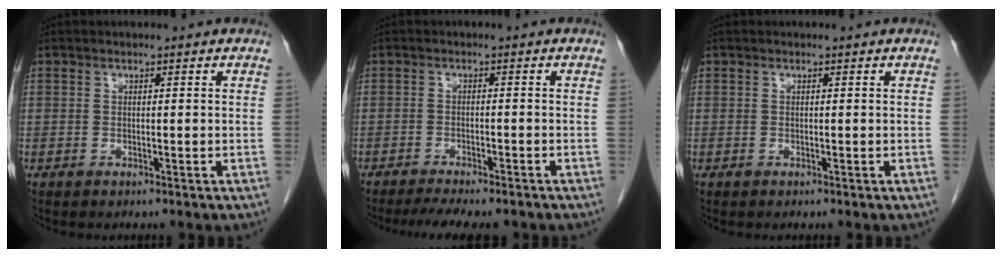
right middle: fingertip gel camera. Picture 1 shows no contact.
{"total": 8.8, "force": [-7.6, 1.7, 4.1], "torque": [-0.055, -0.010, -0.105]}
{"total": 0.0}